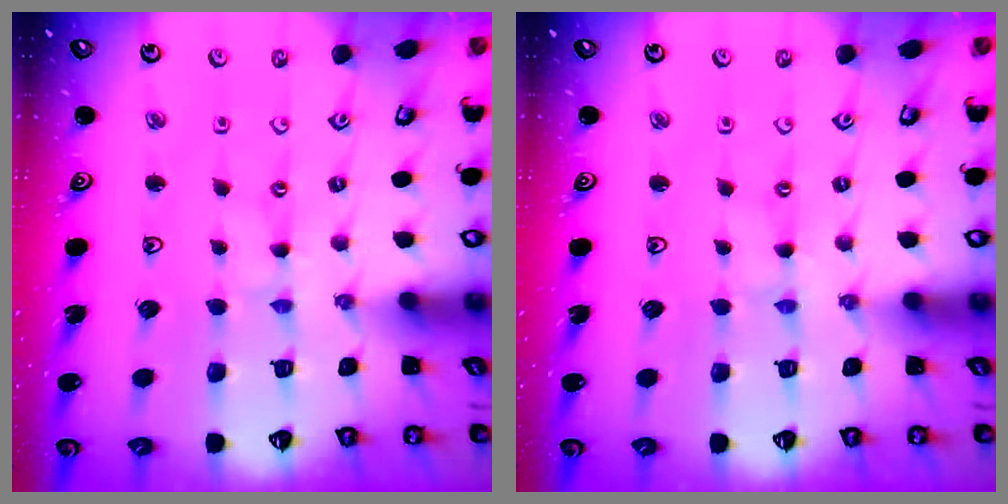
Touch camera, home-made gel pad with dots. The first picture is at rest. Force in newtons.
{"total": 0.9, "press": 0.9, "slide": 0.1}